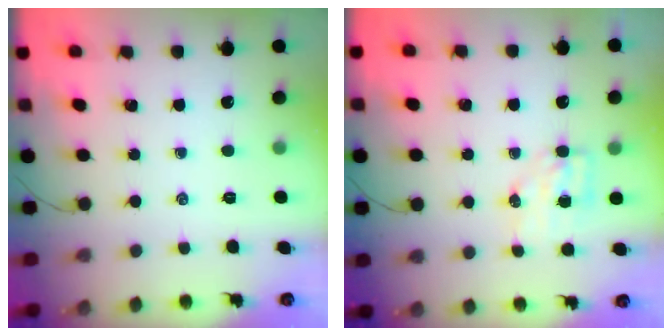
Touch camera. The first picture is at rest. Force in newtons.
{"total": 4.9, "press": 4.8, "slide": 0.7}